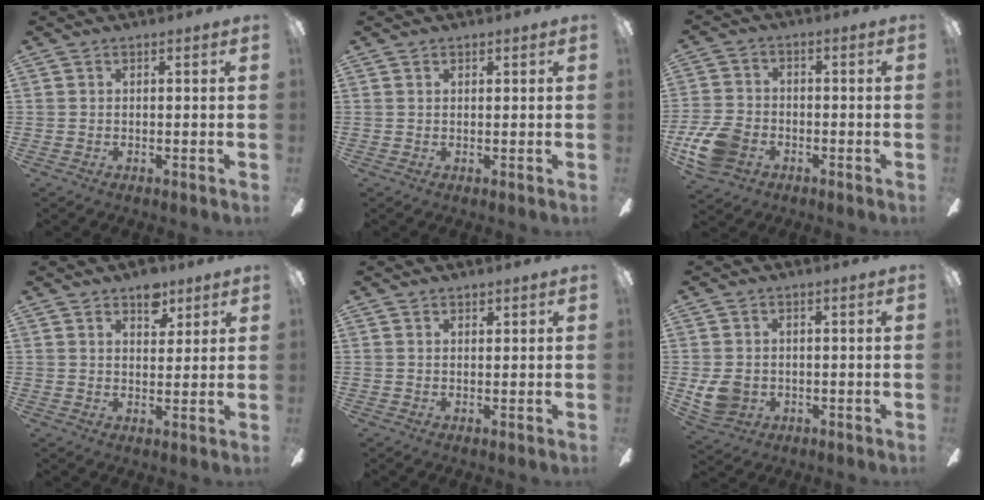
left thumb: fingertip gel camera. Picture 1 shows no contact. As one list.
[{"total": 0.6, "force": [0.5, 0.3, 0.2], "torque": [-0.005, 0.001, 0.010]}, {"total": 10.0, "force": [-4.3, 7.1, 5.6], "torque": [-0.120, 0.021, -0.078]}, {"total": 6.2, "force": [4.3, 3.5, 2.8], "torque": [-0.018, -0.018, 0.070]}, {"total": 1.2, "force": [1.0, 0.6, 0.2], "torque": [-0.004, 0.000, 0.019]}, {"total": 6.2, "force": [-0.3, 5.4, 3.2], "torque": [-0.071, 0.008, -0.002]}]